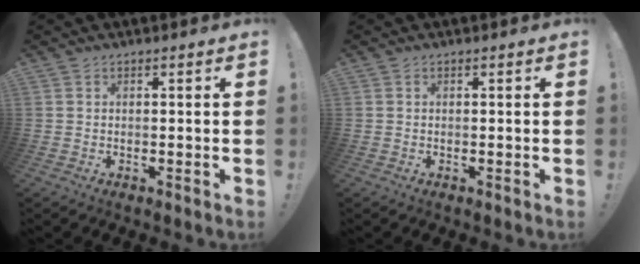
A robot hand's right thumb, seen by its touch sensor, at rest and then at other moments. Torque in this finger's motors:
{"motor_torque": [-0.03, -0.19, 0.24, -0.07, 0.00]}